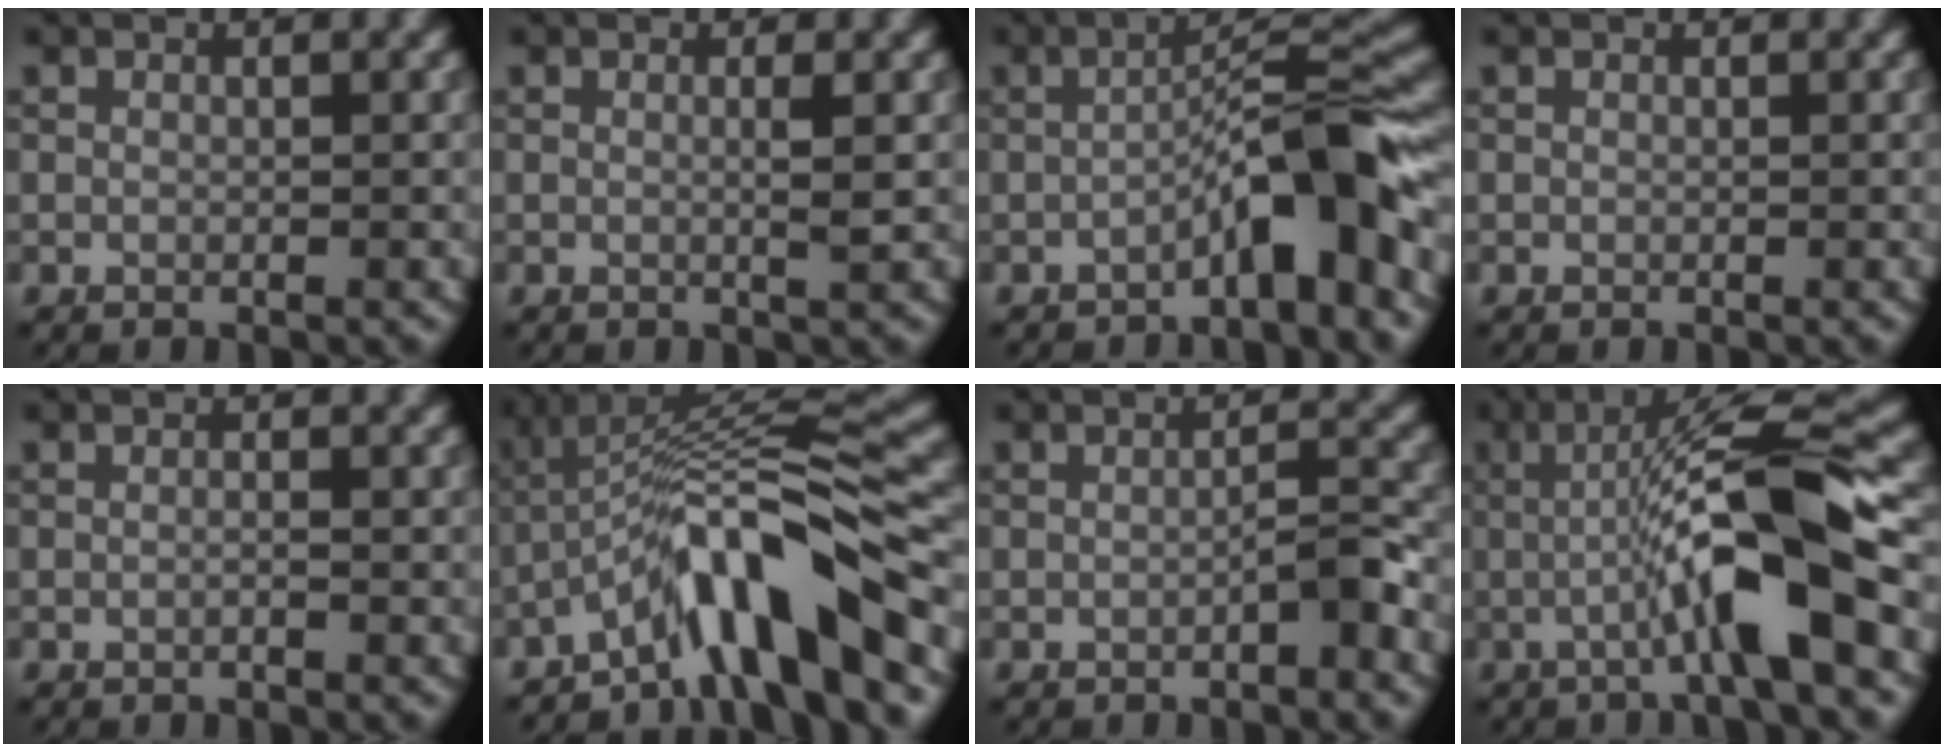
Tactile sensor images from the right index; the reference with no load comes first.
{"total": 1.7, "force": [0.1, 0.3, 1.7], "torque": [-0.026, 0.002, -0.004]}
{"total": 6.2, "force": [-2.8, 0.8, 5.5], "torque": [-0.084, 0.028, -0.050]}
{"total": 0.0}
{"total": 0.8, "force": [-0.2, 0.1, 0.7], "torque": [-0.011, -0.006, -0.007]}
{"total": 8.9, "force": [-5.2, 1.3, 7.1], "torque": [-0.109, 0.019, -0.096]}
{"total": 1.8, "force": [-0.9, 0.2, 1.5], "torque": [-0.025, 0.009, -0.018]}
{"total": 9.4, "force": [-1.3, 1.4, 9.2], "torque": [-0.136, 0.017, -0.029]}